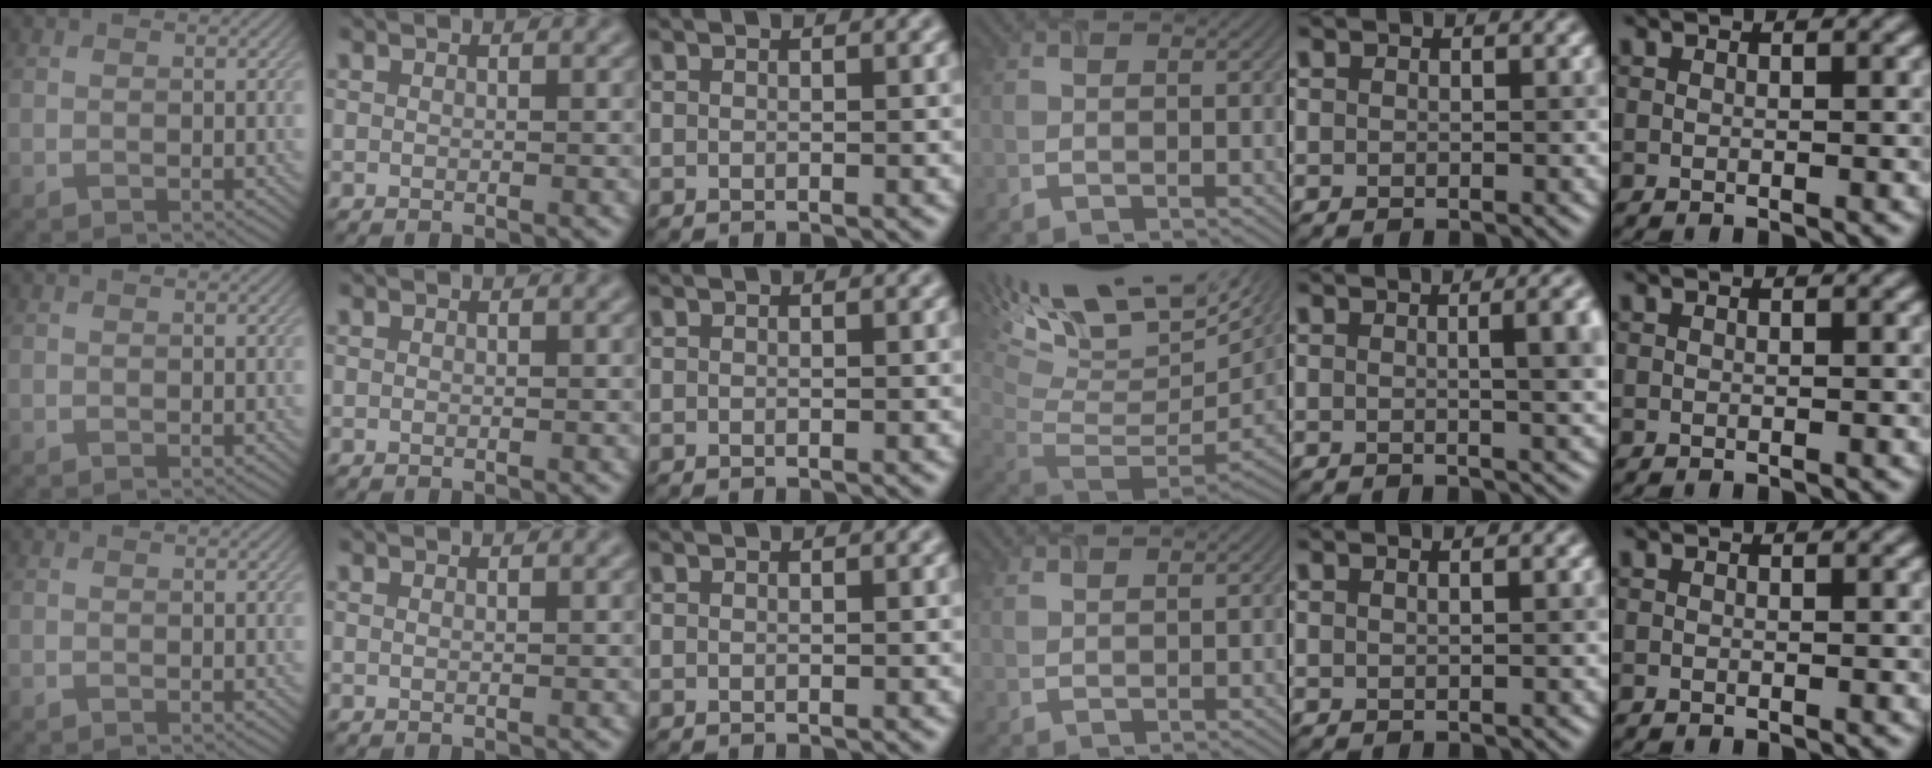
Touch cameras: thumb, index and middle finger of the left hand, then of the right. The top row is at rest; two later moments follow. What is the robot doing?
{"motion": "screw", "object": "timer"}